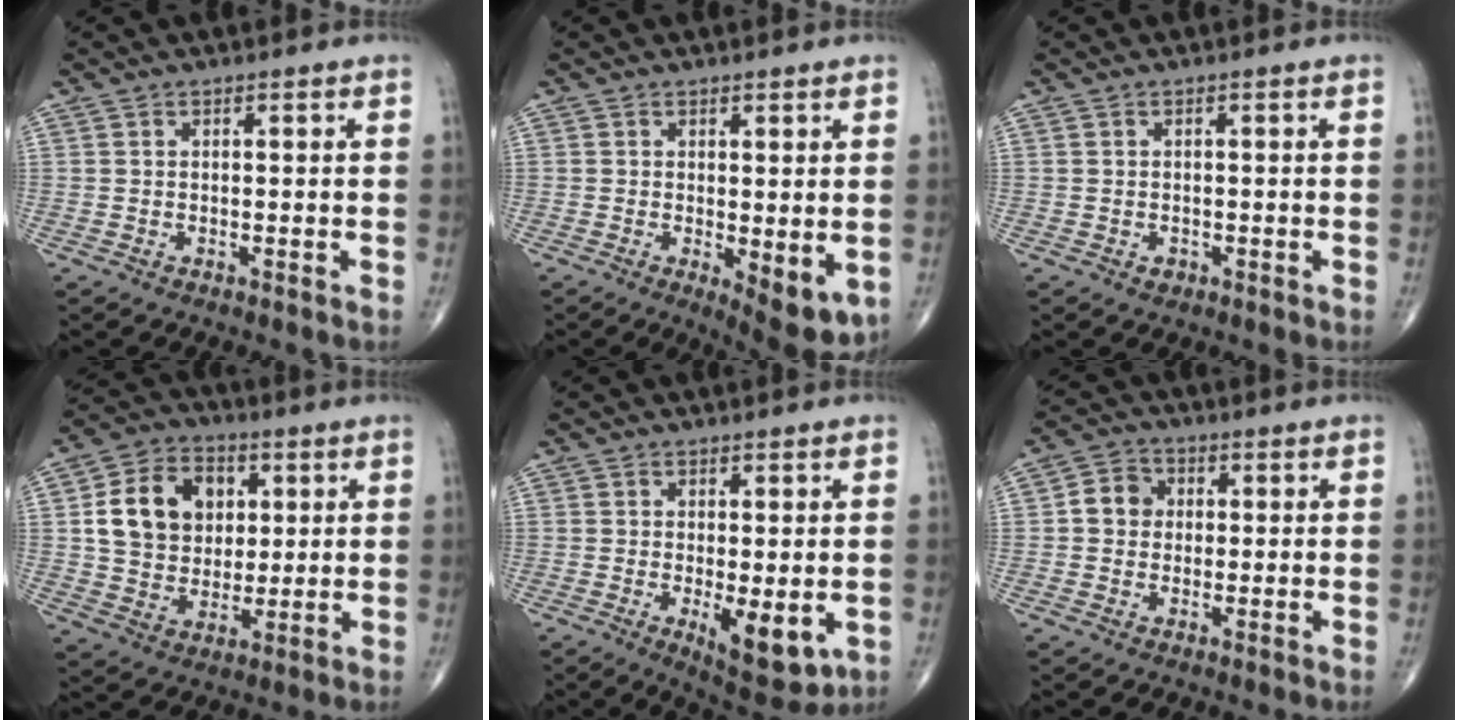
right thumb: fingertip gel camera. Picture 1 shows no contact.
{"total": 7.3, "force": [-1.3, 2.7, 6.6], "torque": [-0.086, -0.022, -0.012]}
{"total": 1.0, "force": [-0.4, 0.9, 0.3], "torque": [0.001, 0.003, -0.003]}
{"total": 14.3, "force": [3.2, 11.2, 8.2], "torque": [-0.111, 0.002, 0.056]}
{"total": 8.6, "force": [-2.0, 3.4, 7.6], "torque": [-0.102, -0.022, -0.020]}
{"total": 5.3, "force": [0.4, 4.7, 2.4], "torque": [-0.024, 0.011, -0.003]}